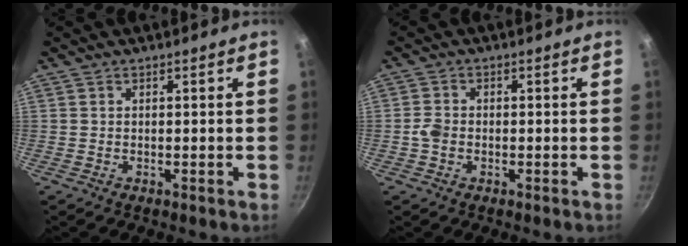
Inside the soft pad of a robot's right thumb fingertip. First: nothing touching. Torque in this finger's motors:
{"motor_torque": [0.55, 1.22, 0.76, 0.08, 0.02]}